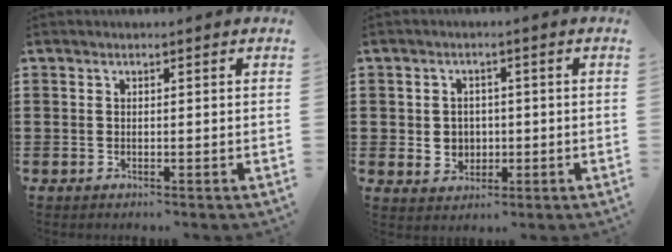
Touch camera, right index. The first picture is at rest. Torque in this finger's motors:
{"motor_torque": [1.08, 1.06, 0.07, 0.00]}